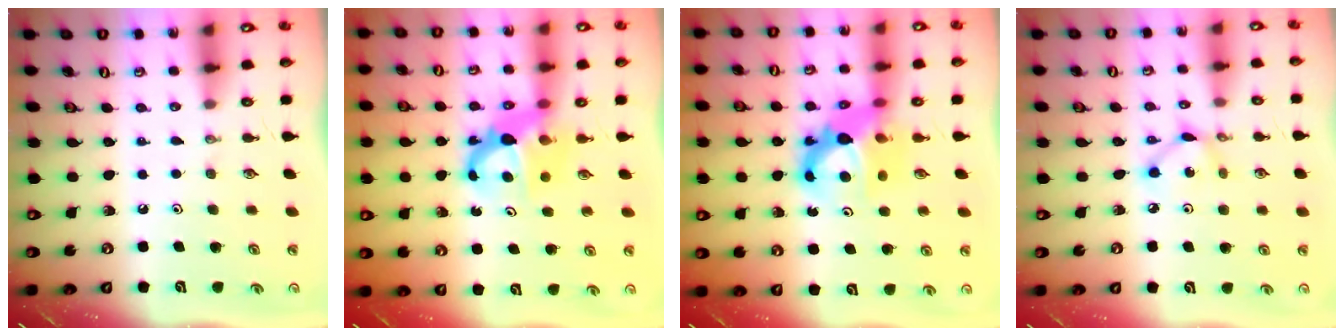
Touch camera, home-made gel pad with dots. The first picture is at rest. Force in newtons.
{"total": 6.6, "press": 6.6, "slide": 0.5}
{"total": 11.4, "press": 11.4, "slide": 1.1}
{"total": 4.9, "press": 4.9, "slide": 0.1}